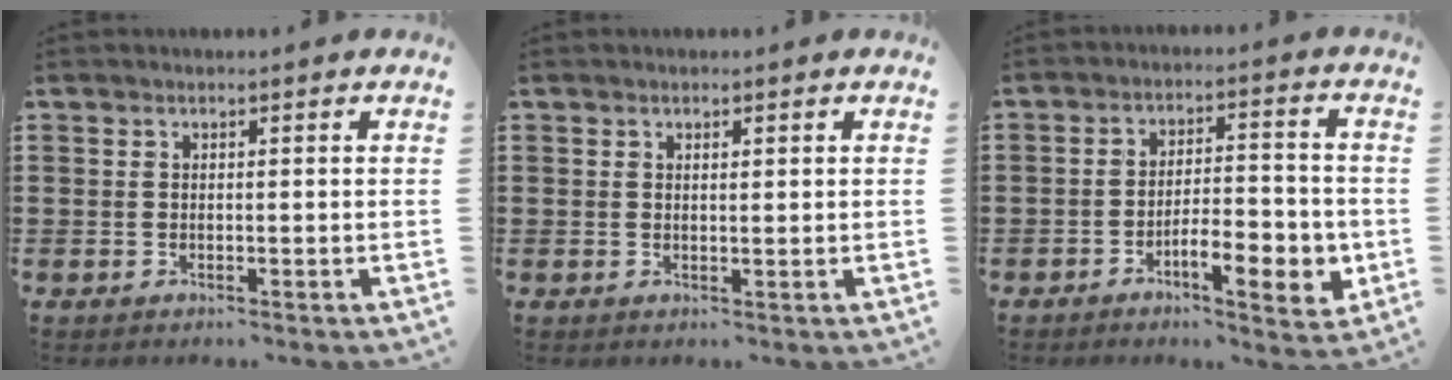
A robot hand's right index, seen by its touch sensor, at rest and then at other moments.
{"total": 0.7, "force": [0.3, 0.2, 0.6], "torque": [-0.013, 0.001, 0.005]}
{"total": 8.0, "force": [-3.4, 2.7, 6.7], "torque": [-0.097, 0.003, -0.055]}